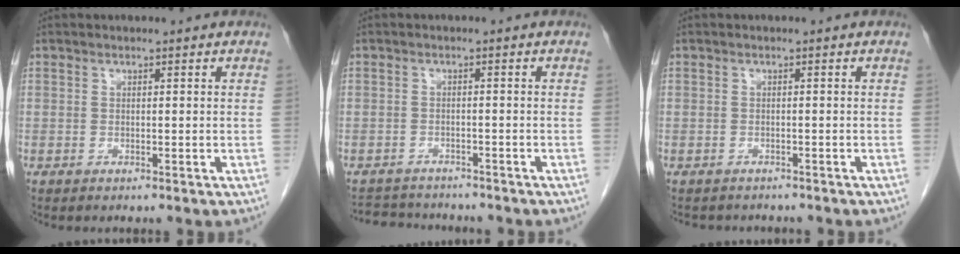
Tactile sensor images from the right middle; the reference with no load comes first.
{"total": 6.5, "force": [-6.1, 2.0, 0.9], "torque": [-0.010, 0.003, -0.089]}
{"total": 3.6, "force": [-3.2, 1.7, 0.3], "torque": [-0.009, 0.000, -0.043]}